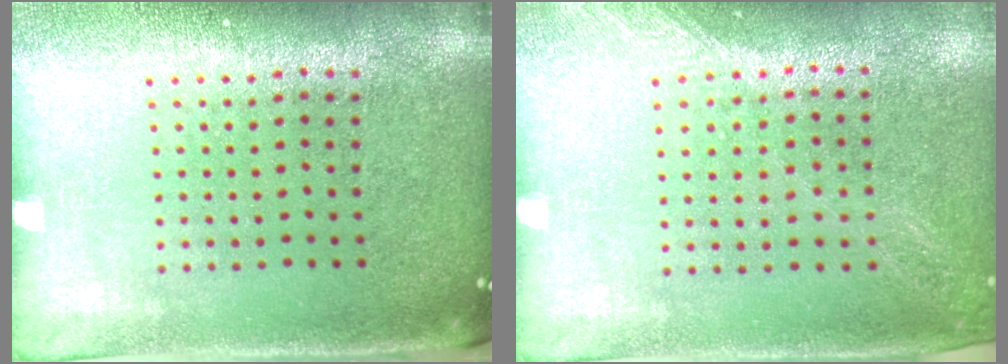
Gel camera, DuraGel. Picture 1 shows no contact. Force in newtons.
{"total": 1.2, "press": 1.2, "slide": 0.4}